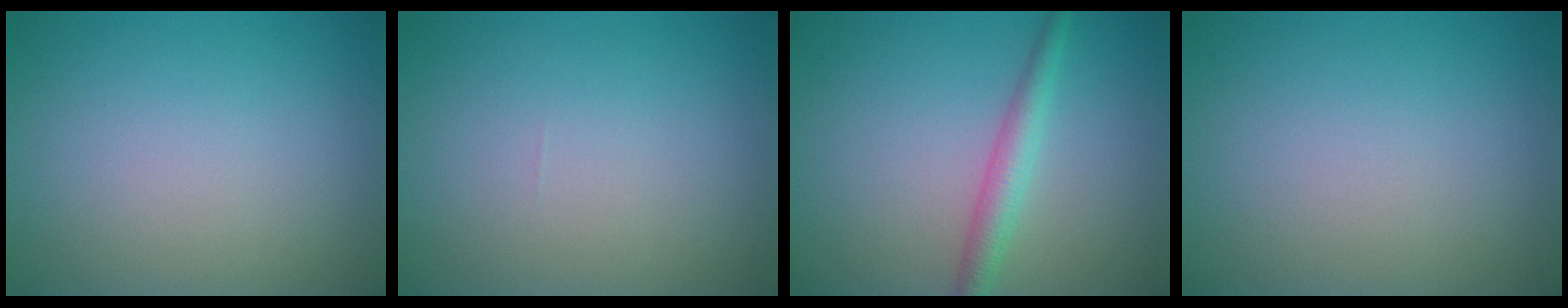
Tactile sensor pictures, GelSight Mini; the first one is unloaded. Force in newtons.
{"total": 0.0}
{"total": 2.6, "press": 2.6, "slide": 0.1}
{"total": 0.0}